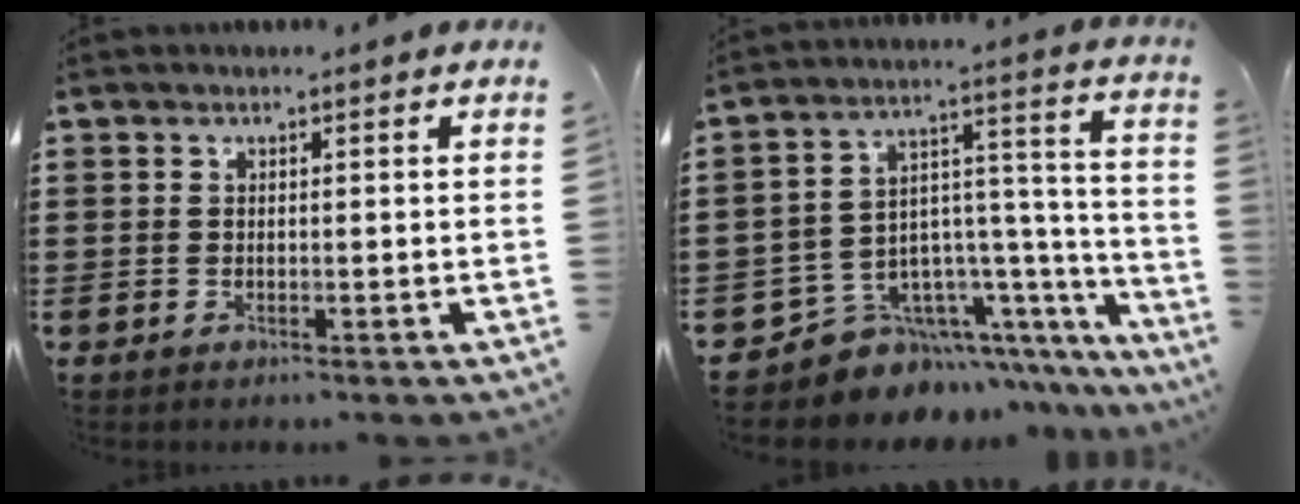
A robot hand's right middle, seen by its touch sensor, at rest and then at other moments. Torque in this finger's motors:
{"motor_torque": [1.22, -0.92, 0.11, 0.03]}